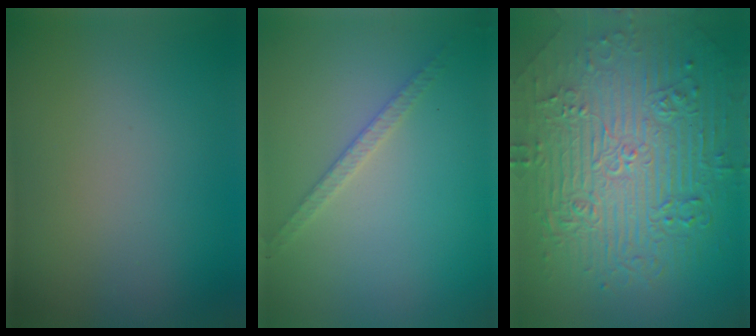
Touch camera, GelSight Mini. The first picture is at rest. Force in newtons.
{"total": 1.7, "press": 1.7, "slide": 0.2}
{"total": 11.0, "press": 7.3, "slide": 8.3}